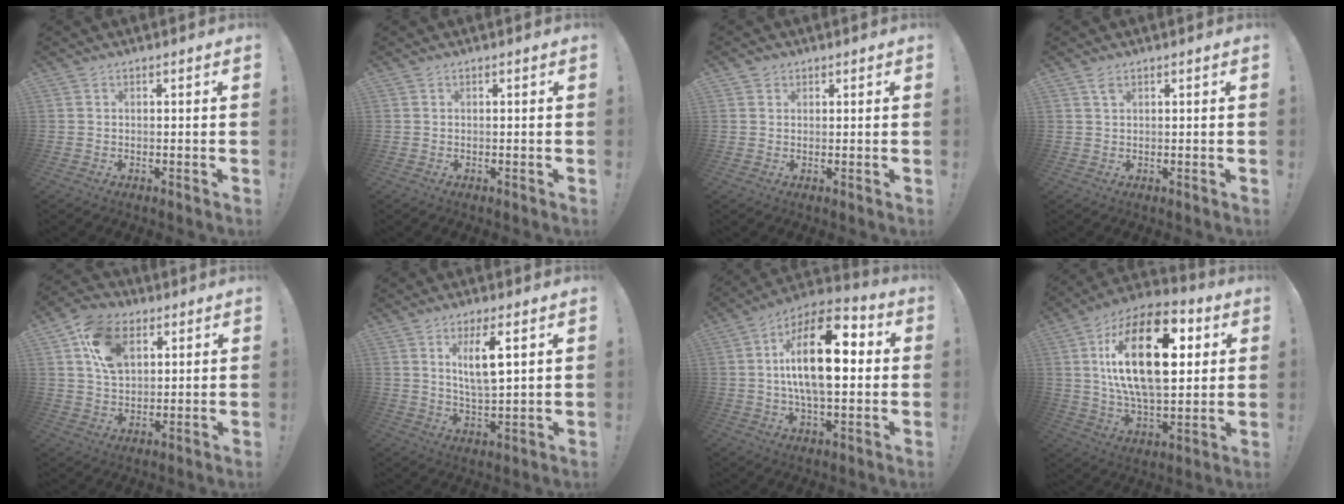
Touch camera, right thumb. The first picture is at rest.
{"total": 0.0}
{"total": 1.5, "force": [0.6, 1.4, 0.2], "torque": [-0.005, 0.003, 0.011]}
{"total": 2.1, "force": [1.2, 0.8, 1.4], "torque": [-0.027, -0.002, 0.022]}
{"total": 13.7, "force": [5.5, 9.4, 8.4], "torque": [-0.136, 0.003, 0.108]}
{"total": 8.9, "force": [3.8, 2.3, 7.7], "torque": [-0.137, -0.014, 0.061]}
{"total": 21.7, "force": [2.8, 9.8, 19.2], "torque": [-0.338, -0.001, 0.032]}
{"total": 26.7, "force": [7.0, 13.5, 21.9], "torque": [-0.390, -0.017, 0.111]}